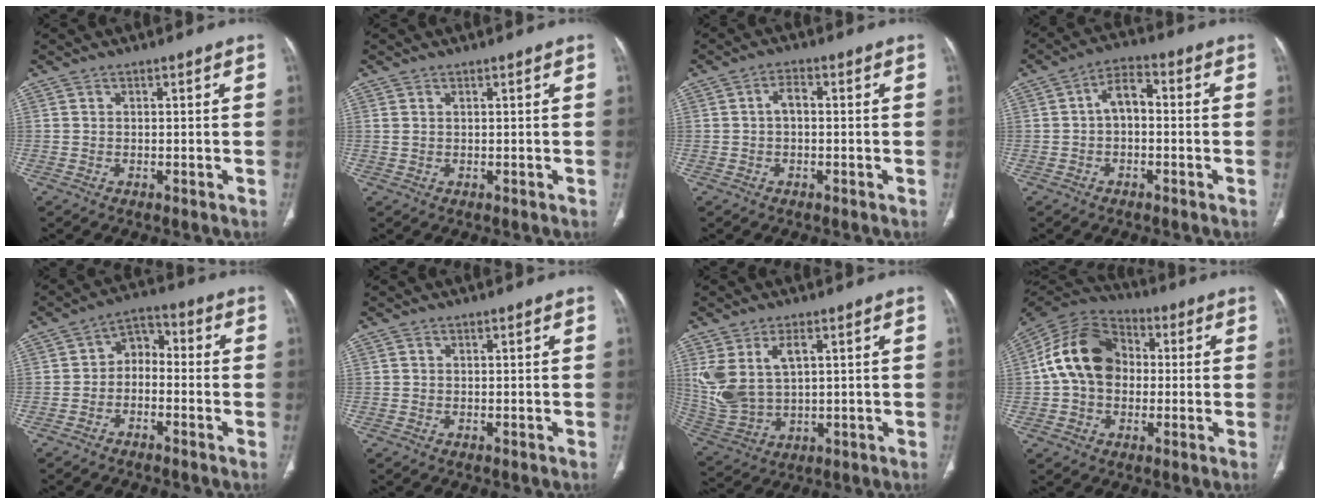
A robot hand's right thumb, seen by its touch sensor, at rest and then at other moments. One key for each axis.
{"total": 0.9, "fx": 0.4, "fy": 0.5, "fz": 0.6, "tx": -0.018, "ty": 0.009, "tz": 0.014}
{"total": 2.8, "fx": 0.0, "fy": 1.6, "fz": 2.3, "tx": -0.040, "ty": 0.013, "tz": -0.004}
{"total": 5.7, "fx": -0.3, "fy": 3.4, "fz": 4.6, "tx": -0.069, "ty": 0.024, "tz": -0.017}
{"total": 5.9, "fx": -1.7, "fy": 4.4, "fz": 3.7, "tx": -0.038, "ty": 0.038, "tz": -0.045}
{"total": 0.0}
{"total": 11.6, "fx": 3.5, "fy": 6.6, "fz": 8.8, "tx": -0.193, "ty": -0.008, "tz": 0.089}
{"total": 16.1, "fx": 0.7, "fy": 12.1, "fz": 10.5, "tx": -0.172, "ty": 0.032, "tz": 0.002}